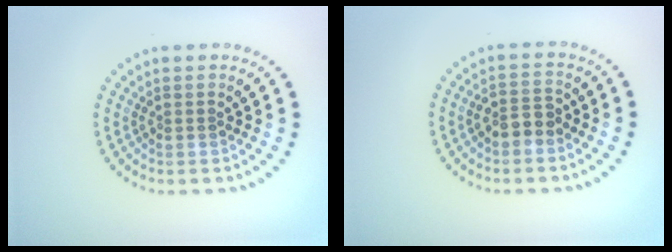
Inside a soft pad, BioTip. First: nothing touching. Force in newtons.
{"total": 2.2, "press": 2.1, "slide": 0.6}